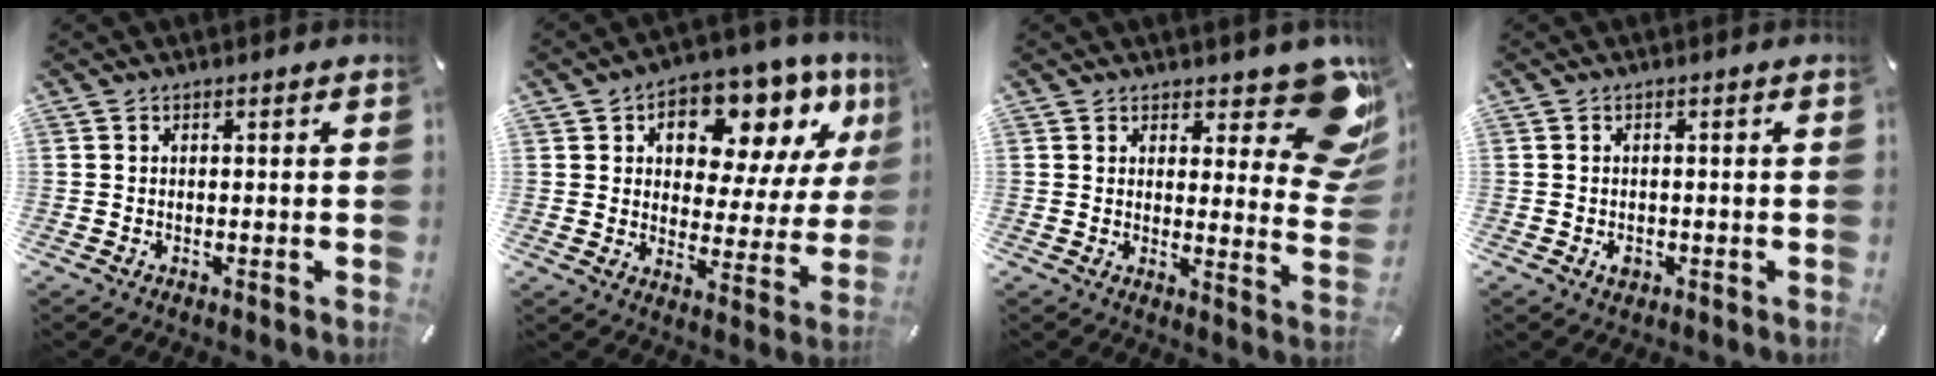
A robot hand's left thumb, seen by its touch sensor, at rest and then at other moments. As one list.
[{"total": 13.5, "force": [8.1, 8.0, 7.1], "torque": [-0.099, -0.062, 0.136]}, {"total": 15.9, "force": [9.5, 6.7, 10.9], "torque": [-0.118, -0.083, 0.163]}, {"total": 2.2, "force": [-0.8, 1.7, 1.2], "torque": [-0.022, 0.003, -0.014]}]